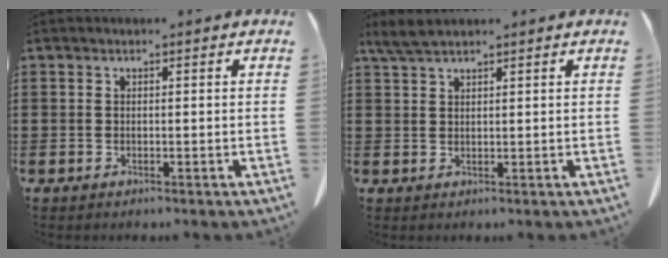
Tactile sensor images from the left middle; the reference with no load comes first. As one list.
[{"total": 3.0, "force": [2.3, 0.6, 1.9], "torque": [-0.042, 0.003, 0.043]}]